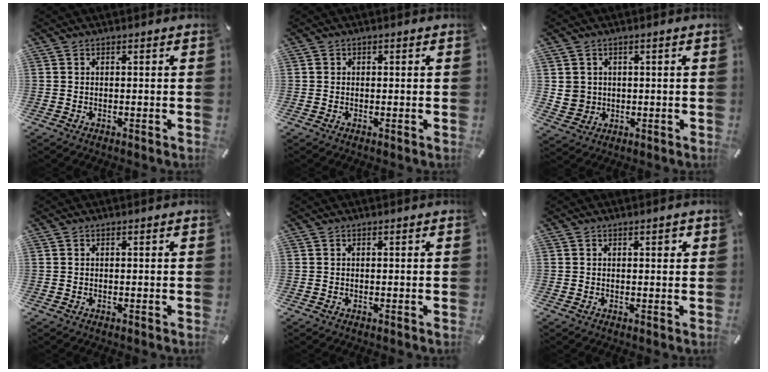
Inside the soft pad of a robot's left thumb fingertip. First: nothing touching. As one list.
[{"total": 0.7, "force": [0.0, 0.6, 0.1], "torque": [-0.001, 0.005, -0.001]}, {"total": 4.6, "force": [0.9, 4.5, 0.5], "torque": [-0.020, 0.003, 0.017]}, {"total": 0.0}, {"total": 0.0}, {"total": 1.1, "force": [0.4, 0.7, 0.8], "torque": [-0.008, 0.001, 0.005]}]